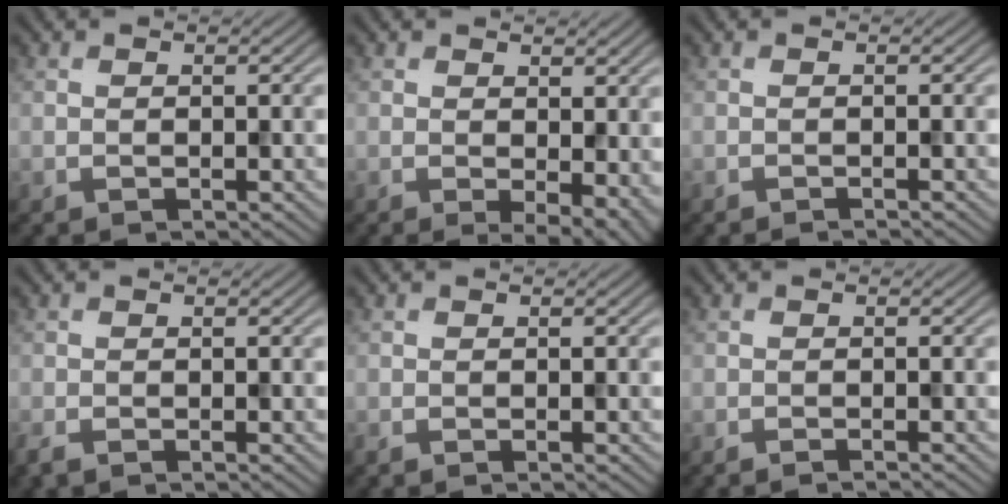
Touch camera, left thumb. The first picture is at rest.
{"total": 4.7, "force": [-0.2, 2.2, 4.2], "torque": [-0.063, -0.012, 0.007]}
{"total": 0.7, "force": [-0.7, 0.0, 0.3], "torque": [0.002, 0.002, -0.014]}
{"total": 1.4, "force": [-1.2, 0.2, 0.7], "torque": [-0.017, -0.008, -0.026]}
{"total": 0.6, "force": [-0.5, 0.0, 0.3], "torque": [-0.006, -0.003, -0.012]}
{"total": 1.0, "force": [-0.8, 0.1, 0.5], "torque": [0.001, 0.002, -0.017]}